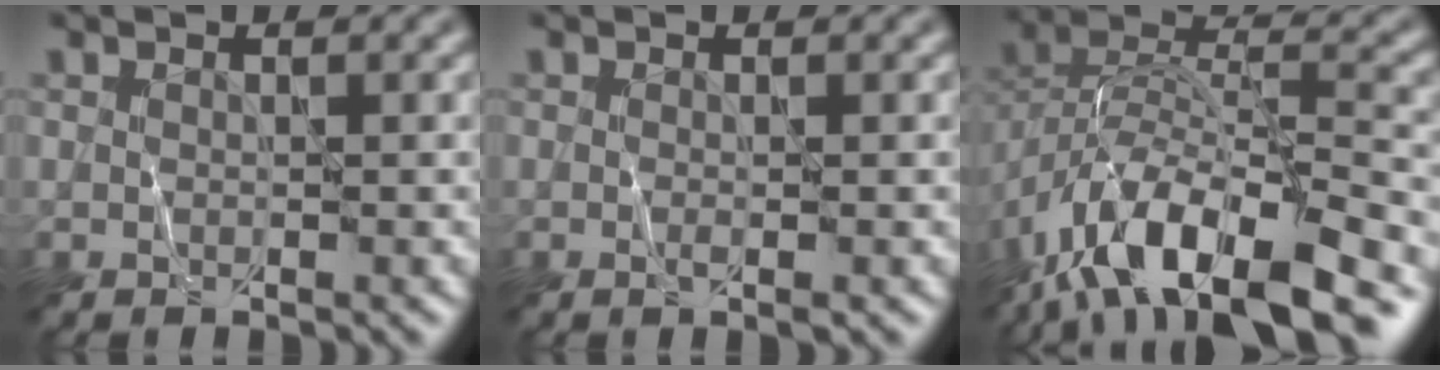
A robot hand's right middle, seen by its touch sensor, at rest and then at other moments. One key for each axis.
{"total": 0.8, "fx": -0.2, "fy": 0.1, "fz": 0.8, "tx": -0.015, "ty": -0.005, "tz": -0.004}
{"total": 13.7, "fx": -9.2, "fy": 4.8, "fz": 8.9, "tx": -0.167, "ty": 0.007, "tz": -0.167}